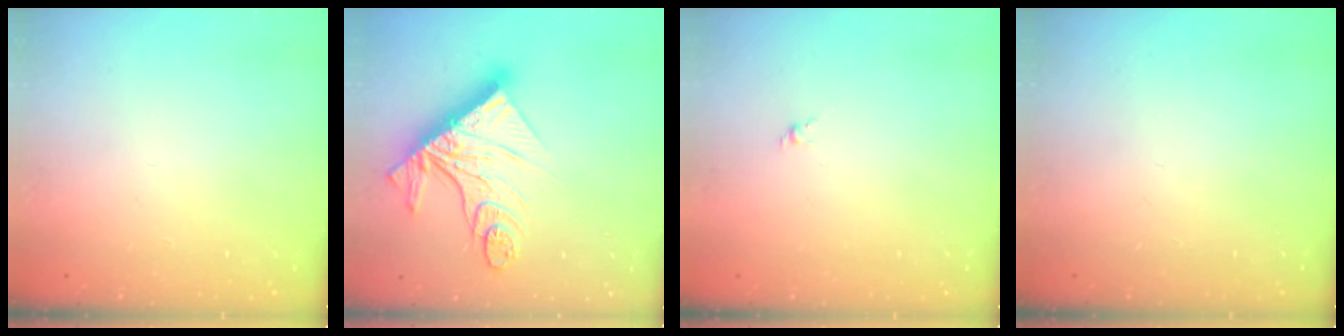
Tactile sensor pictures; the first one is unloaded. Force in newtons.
{"total": 19.7, "press": 19.6, "slide": 2.0}
{"total": 1.4, "press": 1.2, "slide": 0.6}
{"total": 0.0}